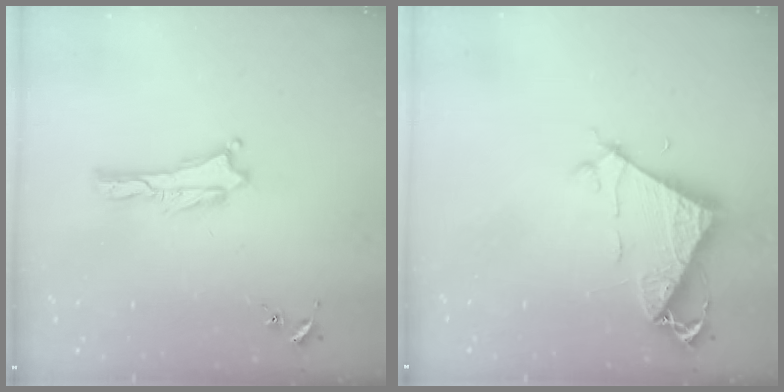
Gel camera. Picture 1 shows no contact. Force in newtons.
{"total": 7.2, "press": 7.2, "slide": 0.5}